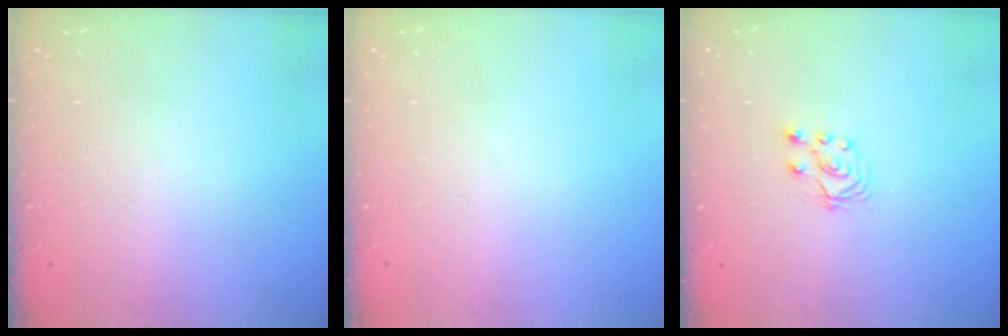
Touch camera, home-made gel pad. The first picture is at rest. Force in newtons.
{"total": 0.0}
{"total": 3.1, "press": 3.0, "slide": 0.7}